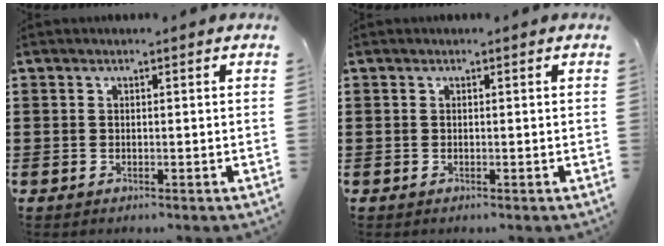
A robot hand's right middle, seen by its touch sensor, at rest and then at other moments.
{"total": 0.0}